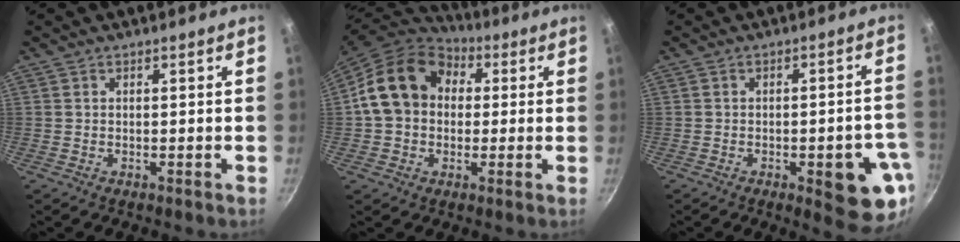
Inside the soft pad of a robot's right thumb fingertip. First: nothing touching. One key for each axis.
{"total": 15.9, "fx": 2.4, "fy": 12.7, "fz": 9.2, "tx": -0.137, "ty": 0.032, "tz": 0.028}
{"total": 11.7, "fx": -3.8, "fy": 3.9, "fz": 10.4, "tx": -0.094, "ty": 0.017, "tz": -0.043}